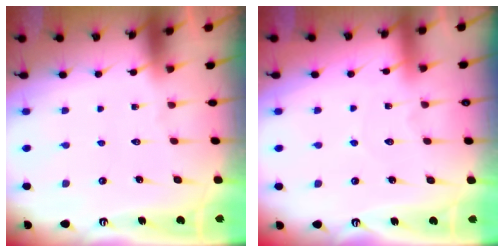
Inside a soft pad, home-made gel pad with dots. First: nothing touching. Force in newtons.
{"total": 3.5, "press": 3.5, "slide": 0.5}